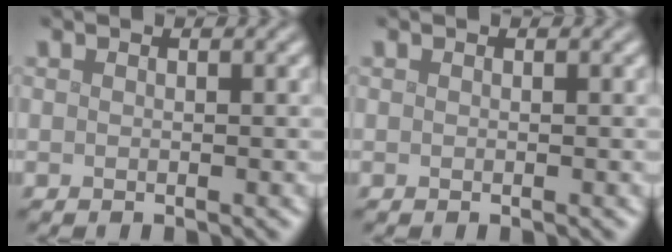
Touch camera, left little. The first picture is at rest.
{"total": 0.0}